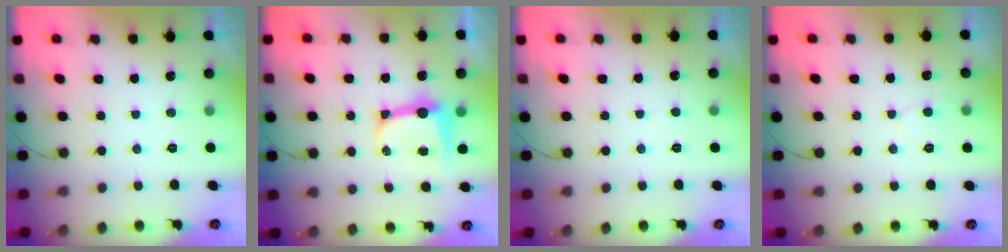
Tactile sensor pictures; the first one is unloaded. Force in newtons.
{"total": 8.6, "press": 8.5, "slide": 0.7}
{"total": 0.7, "press": 0.7, "slide": 0.1}
{"total": 3.7, "press": 3.7, "slide": 0.5}